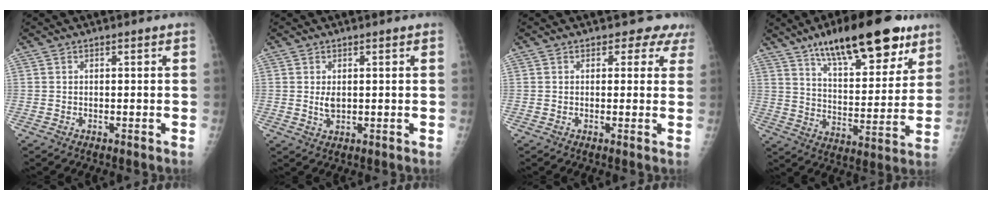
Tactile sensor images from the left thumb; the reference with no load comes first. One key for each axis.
{"total": 2.3, "fx": 0.5, "fy": 1.3, "fz": 1.8, "tx": -0.032, "ty": -0.007, "tz": 0.014}
{"total": 3.9, "fx": 3.1, "fy": 2.3, "fz": 0.6, "tx": 0.028, "ty": -0.014, "tz": 0.019}
{"total": 21.8, "fx": 14.2, "fy": 7.6, "fz": 14.8, "tx": -0.187, "ty": -0.052, "tz": 0.224}